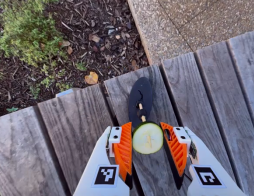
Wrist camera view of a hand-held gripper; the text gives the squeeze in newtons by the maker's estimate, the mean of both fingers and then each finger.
{"total": 5.9, "left": 6.0, "right": 5.7}